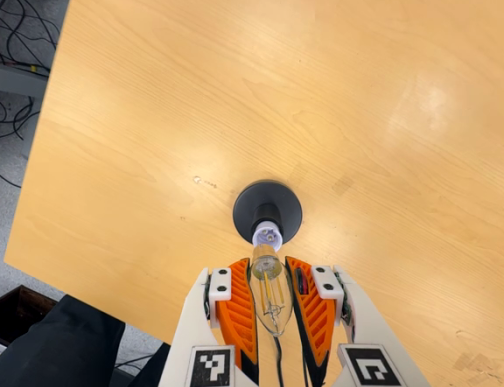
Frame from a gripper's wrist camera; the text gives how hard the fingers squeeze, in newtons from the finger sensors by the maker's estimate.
{"total": 22.9, "left": 24.3, "right": 21.5}